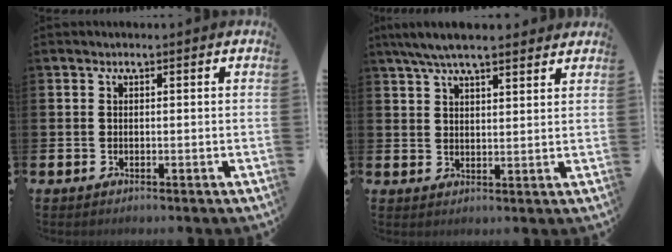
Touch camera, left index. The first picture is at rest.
{"total": 6.0, "force": [5.4, 1.1, 2.4], "torque": [-0.060, -0.010, 0.100]}